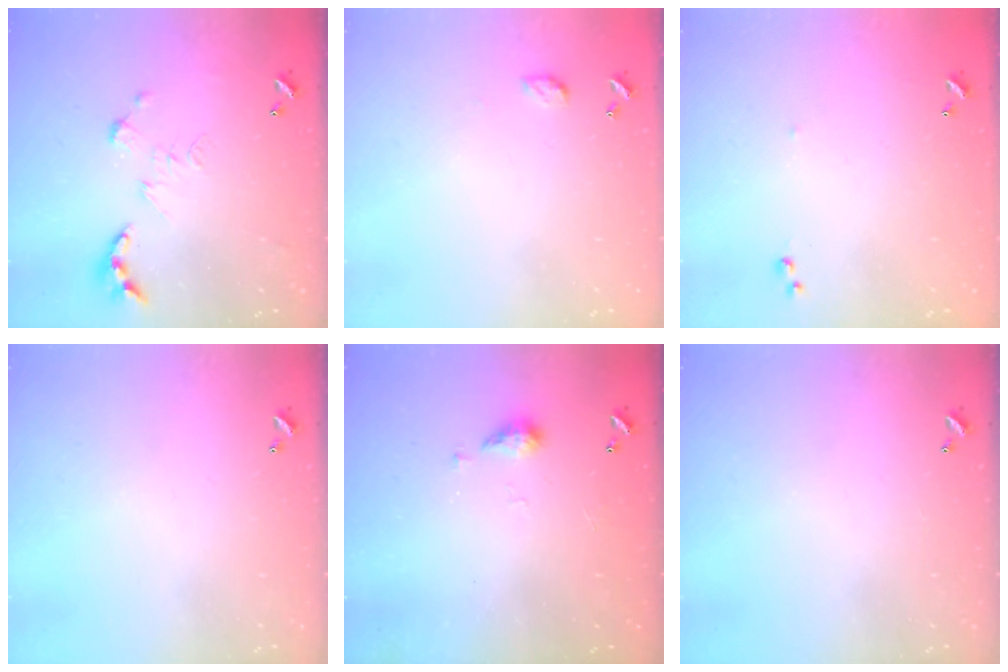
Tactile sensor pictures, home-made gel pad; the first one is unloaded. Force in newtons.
{"total": 4.4, "press": 4.4, "slide": 0.6}
{"total": 5.4, "press": 5.4, "slide": 0.6}
{"total": 0.0}
{"total": 3.8, "press": 3.7, "slide": 0.6}
{"total": 0.0}